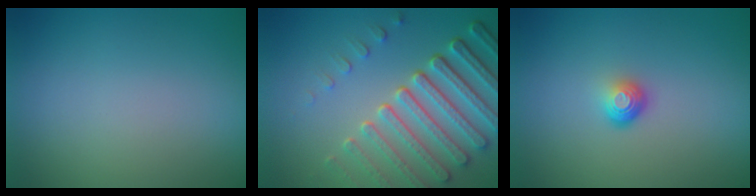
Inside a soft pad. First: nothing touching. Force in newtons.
{"total": 7.8, "press": 5.8, "slide": 5.3}
{"total": 1.8, "press": 1.2, "slide": 1.4}